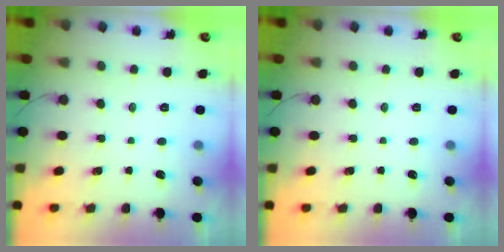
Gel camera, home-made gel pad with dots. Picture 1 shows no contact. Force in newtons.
{"total": 0.0}